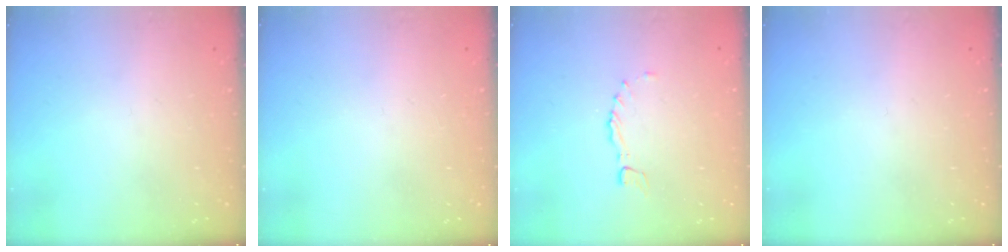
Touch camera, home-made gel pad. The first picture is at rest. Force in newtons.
{"total": 0.0}
{"total": 0.0}
{"total": 0.0}